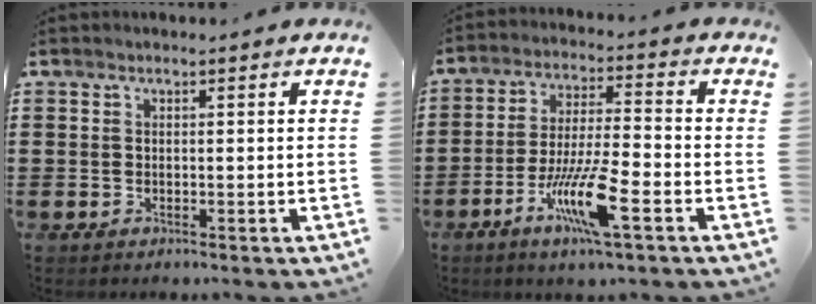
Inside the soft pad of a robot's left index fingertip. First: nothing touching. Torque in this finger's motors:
{"motor_torque": [1.58, 0.56, 0.85, 0.21]}